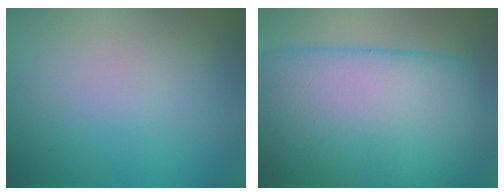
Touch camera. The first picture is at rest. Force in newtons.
{"total": 13.4, "press": 13.4, "slide": 0.4}